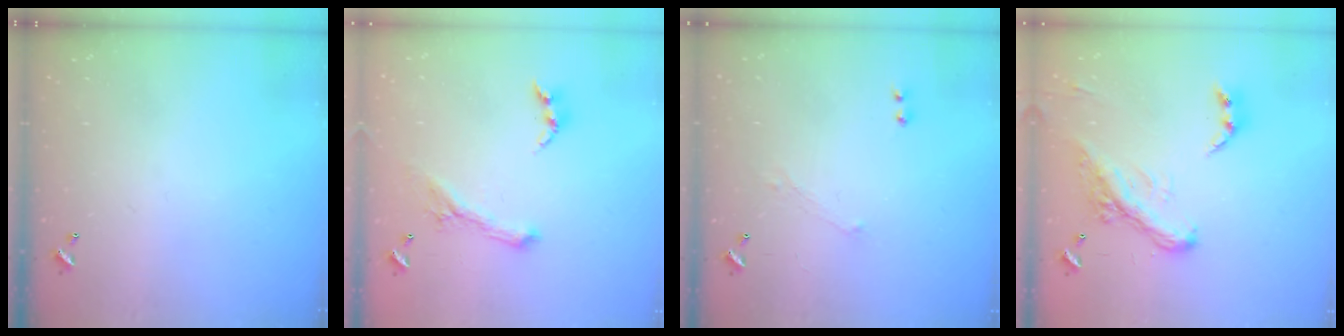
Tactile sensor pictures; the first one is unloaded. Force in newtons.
{"total": 0.8, "press": 0.8, "slide": 0.2}
{"total": 1.0, "press": 0.9, "slide": 0.5}
{"total": 6.3, "press": 6.1, "slide": 1.4}